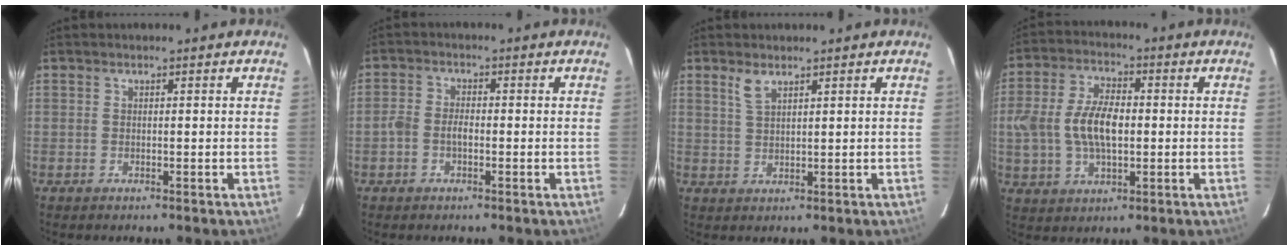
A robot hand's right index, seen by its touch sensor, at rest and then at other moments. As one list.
[{"total": 3.0, "force": [-1.2, 1.8, 2.1], "torque": [-0.043, 0.006, -0.025]}, {"total": 2.7, "force": [1.9, 0.9, 1.7], "torque": [-0.035, 0.001, 0.039]}, {"total": 11.5, "force": [-0.4, 6.3, 9.7], "torque": [-0.196, 0.009, -0.005]}]